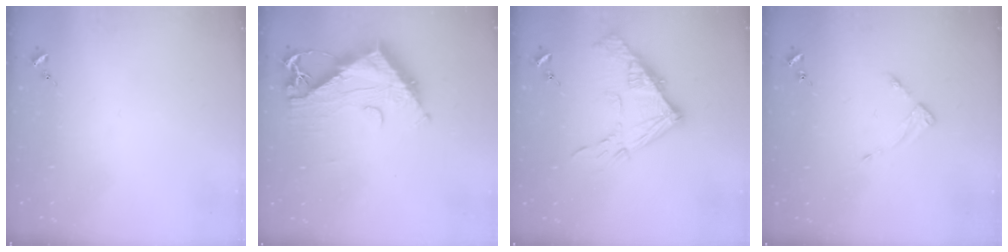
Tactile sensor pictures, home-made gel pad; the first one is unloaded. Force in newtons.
{"total": 13.6, "press": 13.6, "slide": 1.1}
{"total": 14.5, "press": 14.4, "slide": 1.6}
{"total": 4.1, "press": 4.1, "slide": 0.4}